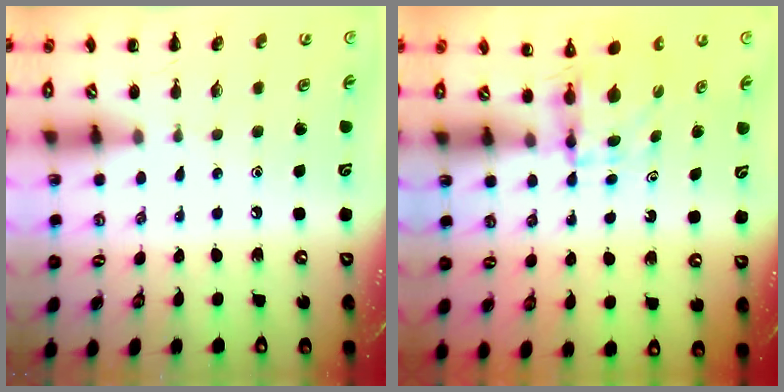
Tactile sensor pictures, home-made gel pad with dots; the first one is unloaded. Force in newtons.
{"total": 3.9, "press": 3.9, "slide": 0.3}